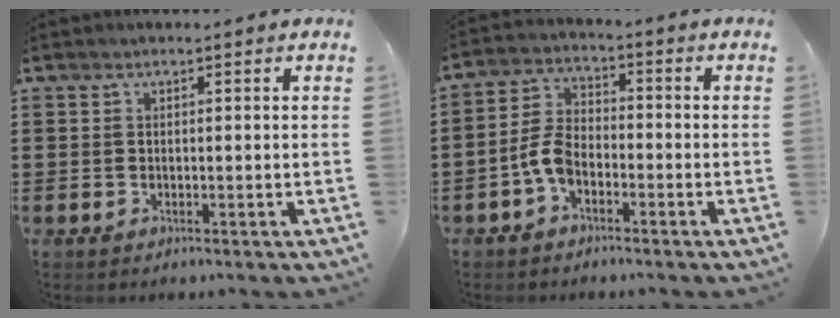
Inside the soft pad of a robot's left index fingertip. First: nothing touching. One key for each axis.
{"total": 5.1, "fx": -2.6, "fy": 2.9, "fz": 3.4, "tx": -0.095, "ty": 0.004, "tz": -0.058}